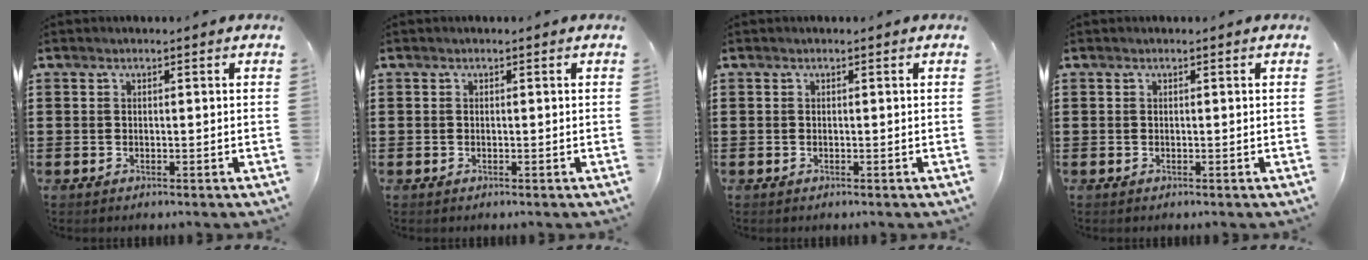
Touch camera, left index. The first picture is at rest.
{"total": 0.0}
{"total": 0.0}
{"total": 0.0}